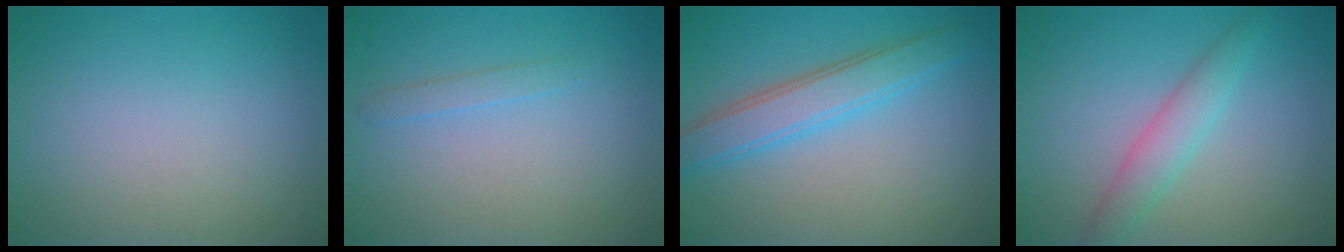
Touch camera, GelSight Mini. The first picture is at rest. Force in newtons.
{"total": 1.0, "press": 1.0, "slide": 0.0}
{"total": 4.1, "press": 4.1, "slide": 0.2}
{"total": 2.9, "press": 2.8, "slide": 0.1}